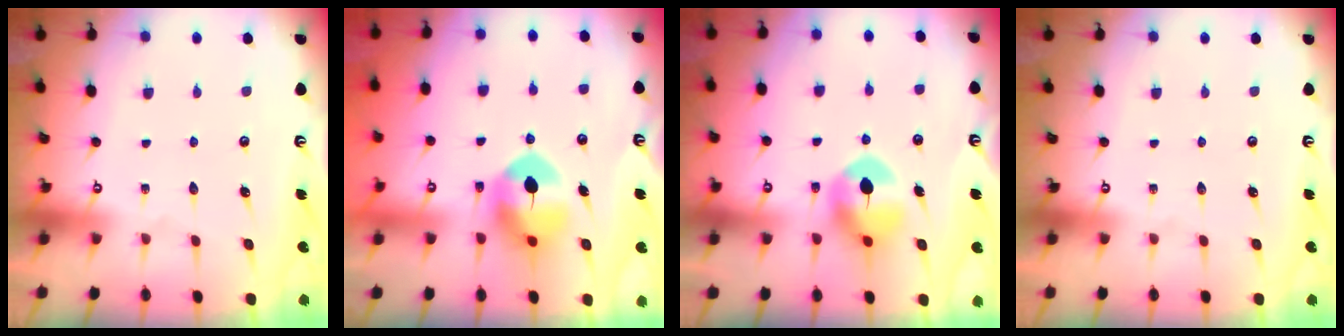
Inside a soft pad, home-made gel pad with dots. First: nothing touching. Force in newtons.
{"total": 8.8, "press": 8.8, "slide": 0.9}
{"total": 8.8, "press": 8.8, "slide": 0.2}
{"total": 0.0}